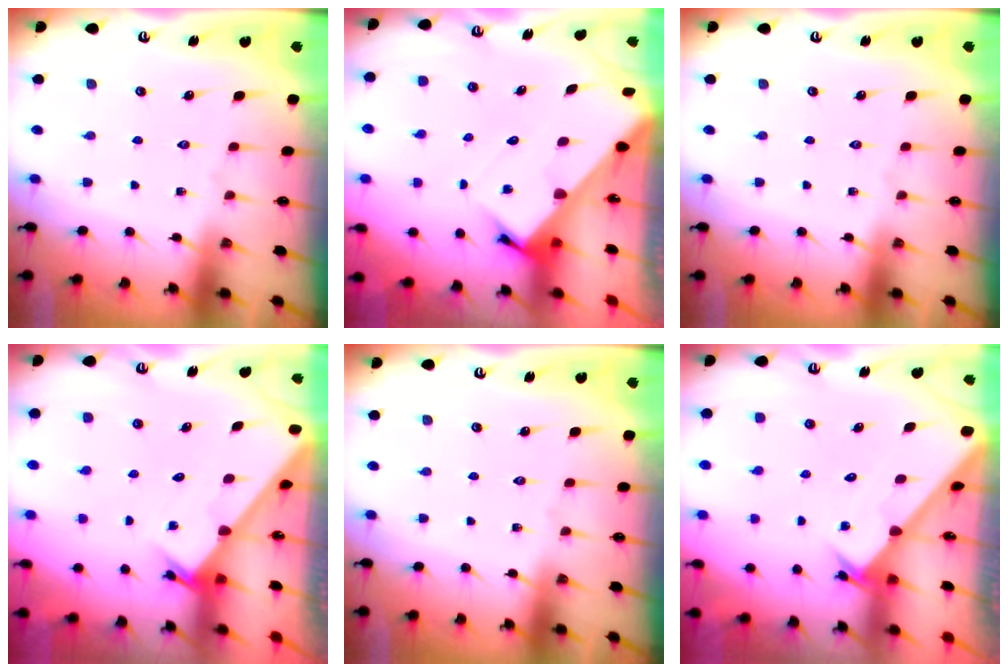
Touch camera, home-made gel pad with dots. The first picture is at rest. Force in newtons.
{"total": 4.3, "press": 4.3, "slide": 0.2}
{"total": 0.0}
{"total": 1.5, "press": 1.5, "slide": 0.1}
{"total": 0.0}
{"total": 2.7, "press": 2.7, "slide": 0.2}